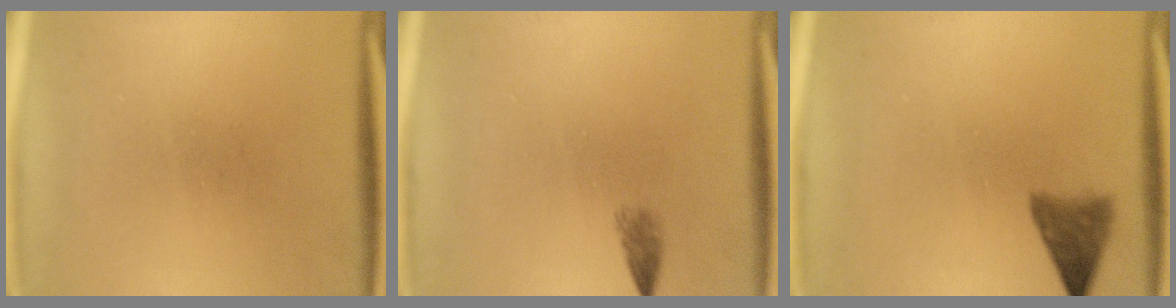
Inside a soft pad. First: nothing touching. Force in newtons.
{"total": 1.3}
{"total": 3.6}